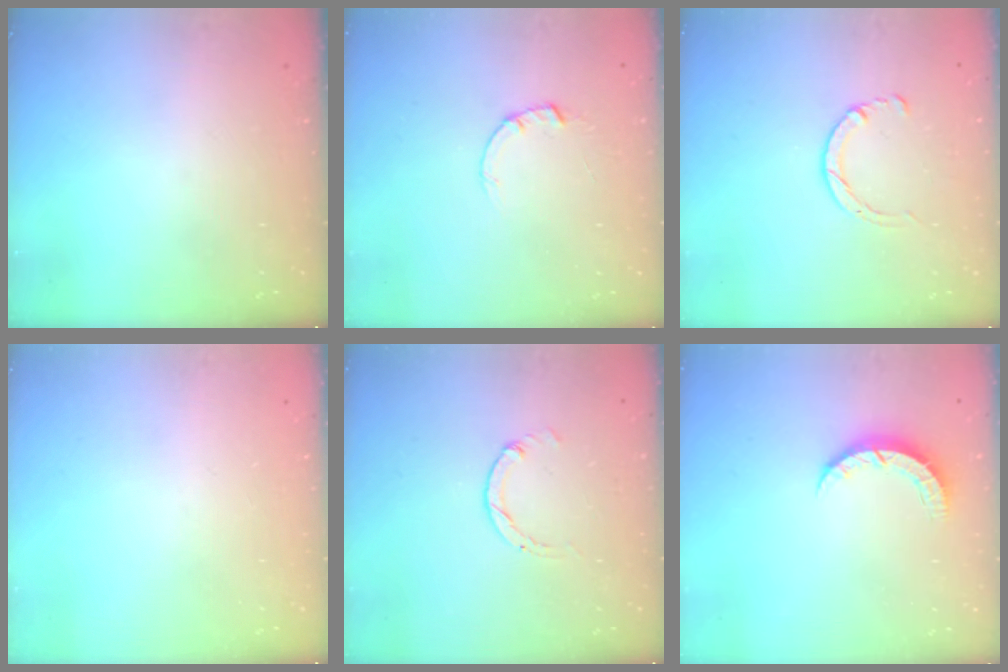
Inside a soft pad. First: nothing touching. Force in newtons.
{"total": 1.5, "press": 1.5, "slide": 0.3}
{"total": 2.9, "press": 2.8, "slide": 0.4}
{"total": 0.0}
{"total": 0.0}
{"total": 4.4, "press": 4.4, "slide": 0.5}